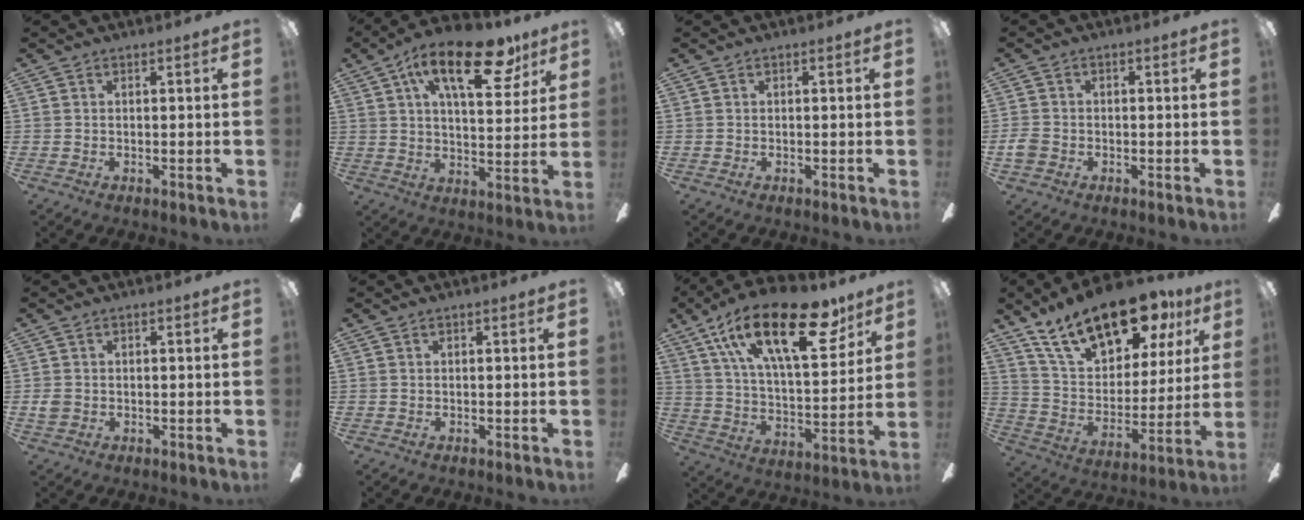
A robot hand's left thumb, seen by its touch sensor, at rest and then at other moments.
{"total": 20.6, "force": [10.6, 9.0, 15.2], "torque": [-0.223, -0.033, 0.166]}
{"total": 0.0}
{"total": 3.0, "force": [-1.0, 2.3, 1.6], "torque": [-0.031, 0.007, -0.020]}
{"total": 2.0, "force": [-0.1, 1.7, 1.1], "torque": [-0.018, 0.006, -0.003]}
{"total": 0.0}
{"total": 27.2, "force": [15.0, 12.0, 19.3], "torque": [-0.307, -0.076, 0.251]}
{"total": 22.9, "force": [15.4, 10.8, 13.2], "torque": [-0.227, -0.080, 0.271]}